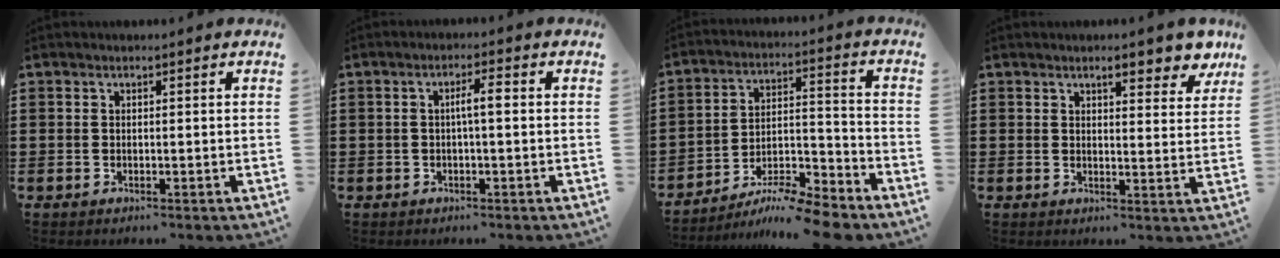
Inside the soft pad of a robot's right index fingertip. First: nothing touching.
{"total": 2.7, "force": [-0.1, 0.4, 2.7], "torque": [-0.050, 0.003, -0.005]}
{"total": 8.3, "force": [-7.8, 0.5, 2.8], "torque": [-0.032, 0.018, -0.149]}
{"total": 5.4, "force": [3.9, 1.5, 3.3], "torque": [-0.050, -0.005, 0.064]}